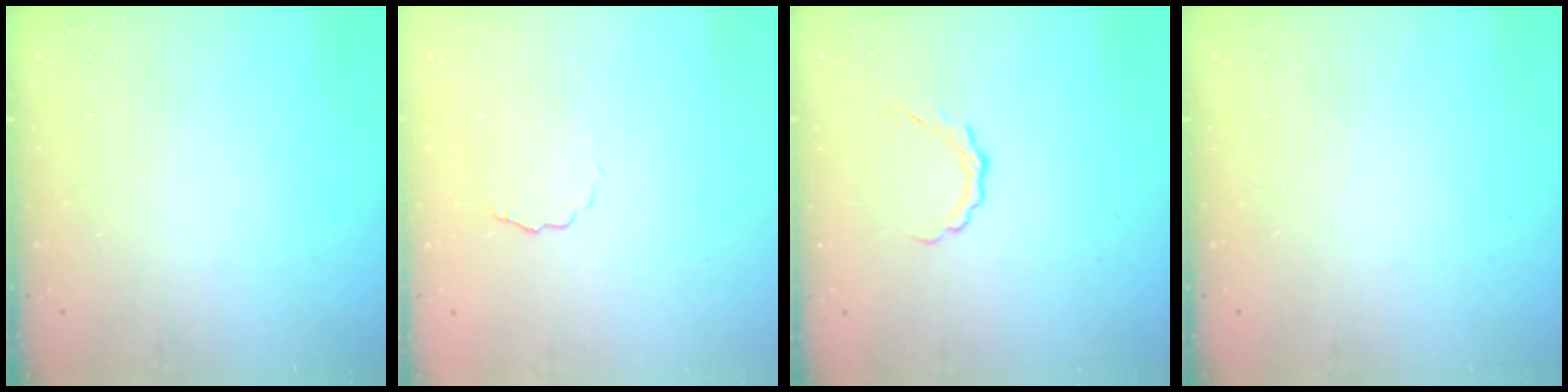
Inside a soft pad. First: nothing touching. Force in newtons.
{"total": 2.4, "press": 2.4, "slide": 0.5}
{"total": 4.0, "press": 3.9, "slide": 1.2}
{"total": 0.0}